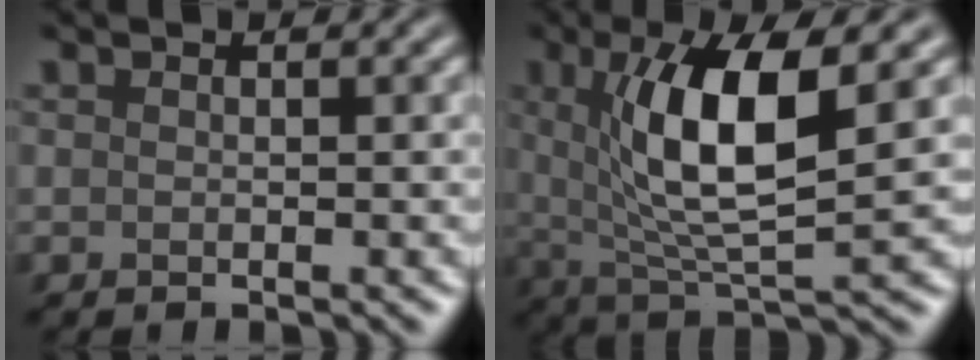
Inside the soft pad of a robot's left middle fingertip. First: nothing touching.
{"total": 9.0, "force": [2.0, 2.6, 8.3], "torque": [-0.142, -0.009, 0.039]}